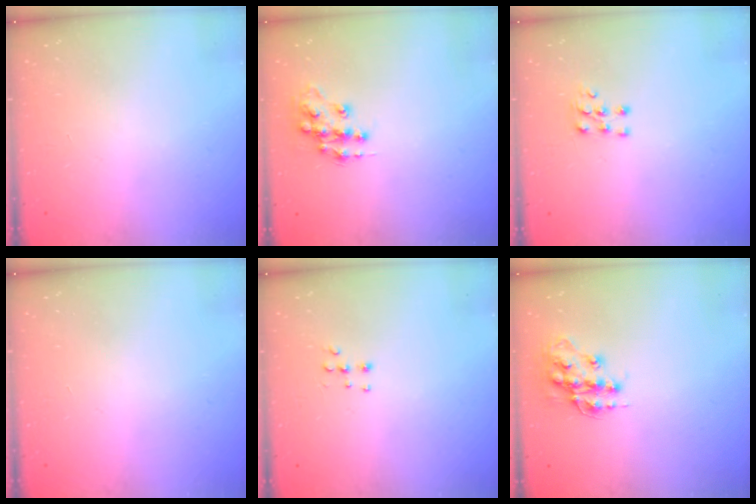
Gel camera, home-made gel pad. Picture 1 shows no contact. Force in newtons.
{"total": 11.5, "press": 11.5, "slide": 0.7}
{"total": 5.3, "press": 5.3, "slide": 0.4}
{"total": 0.0}
{"total": 5.3, "press": 5.2, "slide": 0.5}
{"total": 13.5, "press": 13.5, "slide": 0.8}